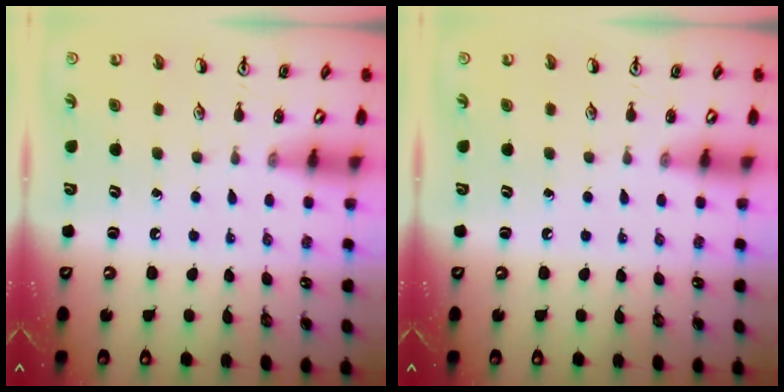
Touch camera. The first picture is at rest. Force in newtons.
{"total": 0.0}